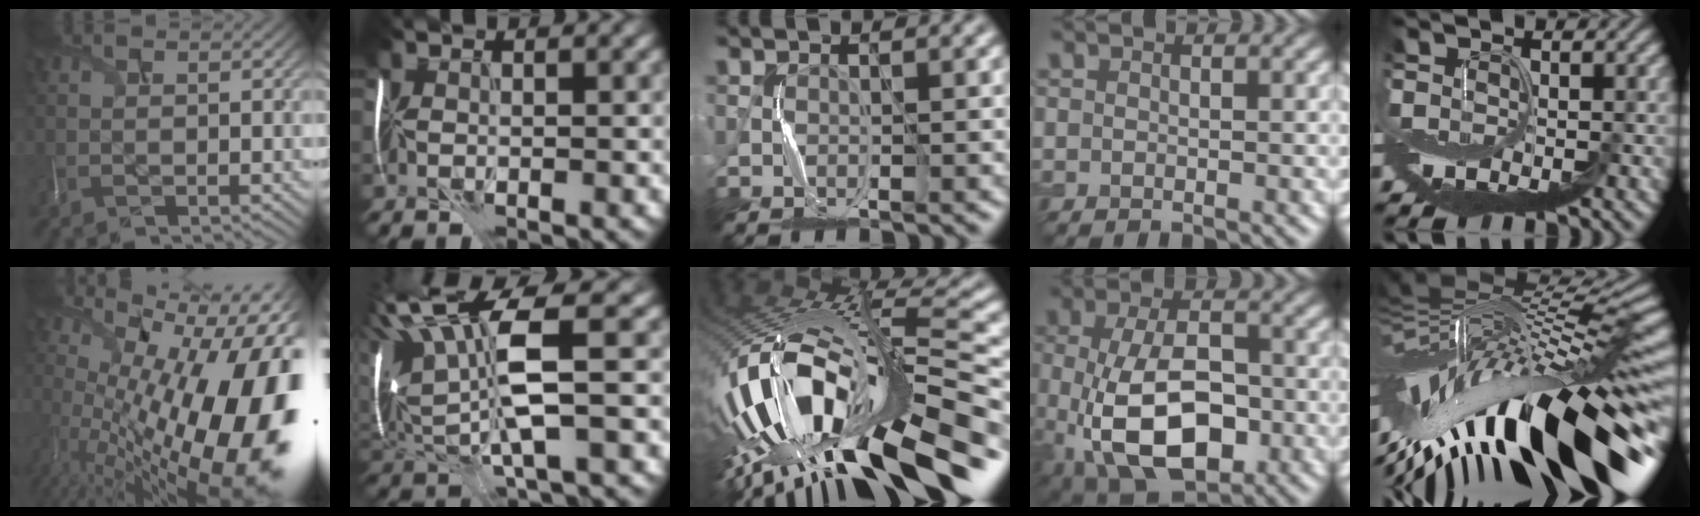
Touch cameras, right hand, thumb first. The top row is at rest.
{"thumb": {"total": 18.7, "force": [-1.4, 7.5, 17.1], "torque": [-0.235, -0.004, -0.005]}, "index": {"total": 11.6, "force": [3.5, 3.2, 10.6], "torque": [-0.241, 0.016, 0.078]}, "middle": {"total": 17.7, "force": [-6.7, 7.8, 14.4], "torque": [-0.287, -0.025, -0.094]}, "ring": {"total": 10.8, "force": [-3.2, 5.8, 8.5], "torque": [-0.167, -0.017, -0.058]}, "little": {"total": 17.2, "force": [-7.0, 6.4, 14.3], "torque": [-0.232, -0.008, -0.112]}}